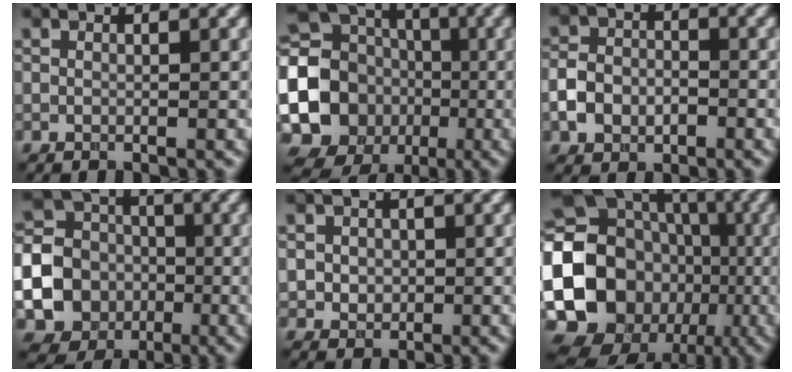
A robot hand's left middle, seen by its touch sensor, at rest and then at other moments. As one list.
[{"total": 15.2, "force": [-2.2, 13.7, 6.4], "torque": [-0.127, -0.023, -0.060]}, {"total": 3.7, "force": [-1.5, 2.8, 1.8], "torque": [-0.036, 0.001, -0.033]}, {"total": 22.2, "force": [-5.6, 20.7, 5.9], "torque": [-0.185, -0.034, -0.136]}, {"total": 2.3, "force": [0.2, 2.1, 0.9], "torque": [-0.016, 0.001, 0.003]}, {"total": 21.2, "force": [-3.6, 18.6, 9.6], "torque": [-0.185, -0.001, -0.102]}]